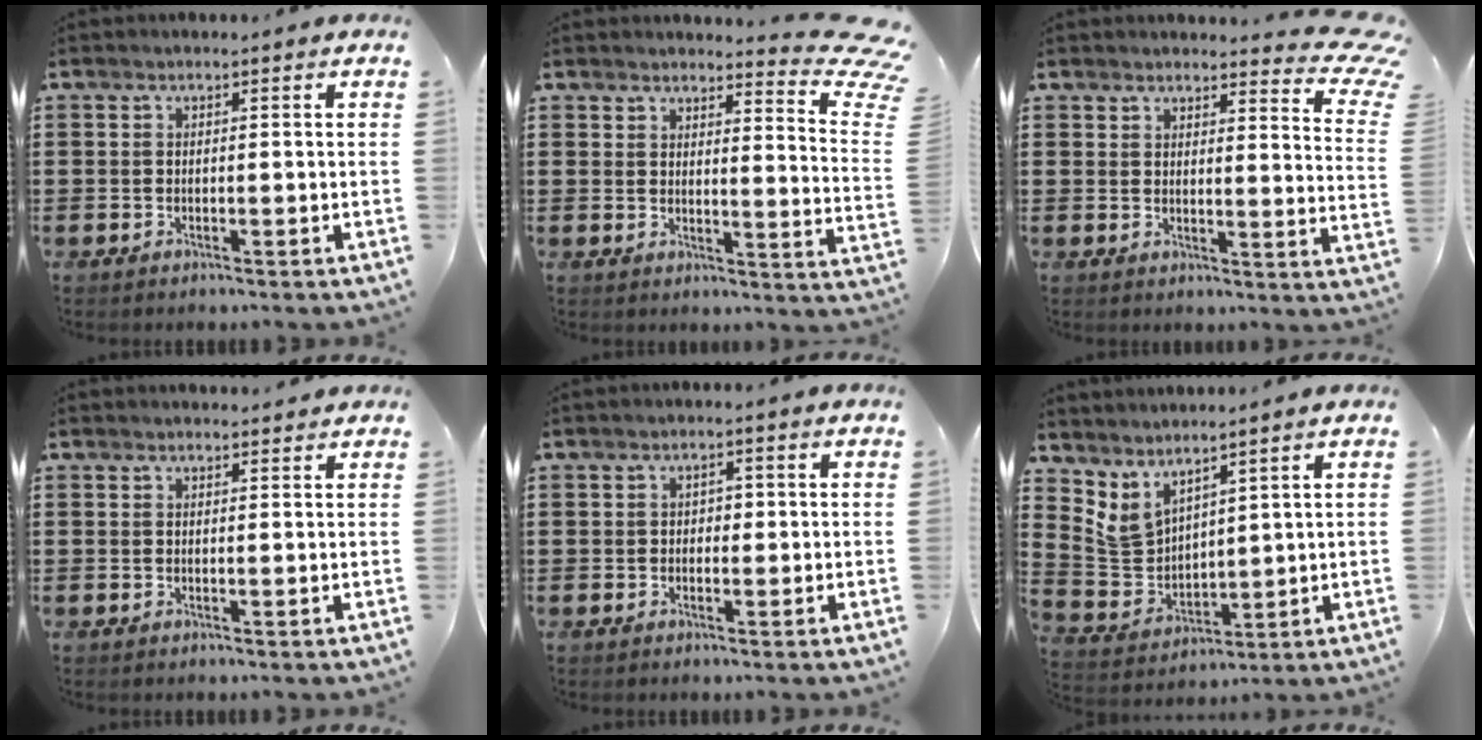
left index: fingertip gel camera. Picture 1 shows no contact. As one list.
[{"total": 6.7, "force": [5.7, 1.0, 3.3], "torque": [-0.047, -0.039, 0.096]}, {"total": 5.4, "force": [4.7, 1.1, 2.6], "torque": [-0.036, -0.021, 0.080]}, {"total": 1.1, "force": [1.1, 0.1, -0.1], "torque": [-0.001, 0.000, 0.021]}, {"total": 0.9, "force": [-0.1, 0.6, 0.6], "torque": [-0.014, 0.004, -0.003]}, {"total": 5.0, "force": [4.0, 2.8, 1.1], "torque": [-0.047, -0.017, 0.077]}]